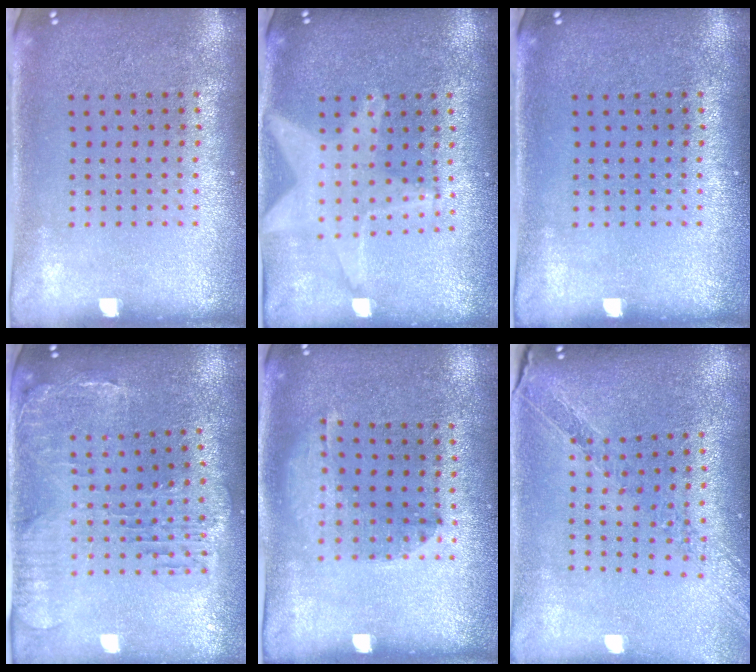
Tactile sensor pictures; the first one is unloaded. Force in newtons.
{"total": 1.9, "press": 1.7, "slide": 0.9}
{"total": 0.0}
{"total": 1.4, "press": 1.4, "slide": 0.4}
{"total": 1.0, "press": 1.0, "slide": 0.3}
{"total": 1.1, "press": 1.1, "slide": 0.2}